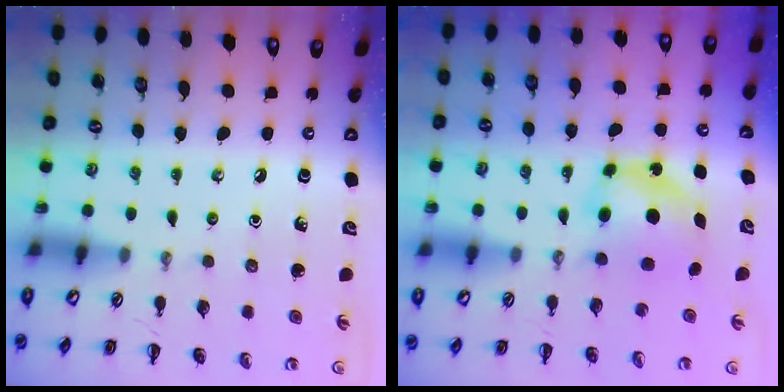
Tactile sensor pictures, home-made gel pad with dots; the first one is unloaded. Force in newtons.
{"total": 5.9, "press": 5.9, "slide": 0.6}